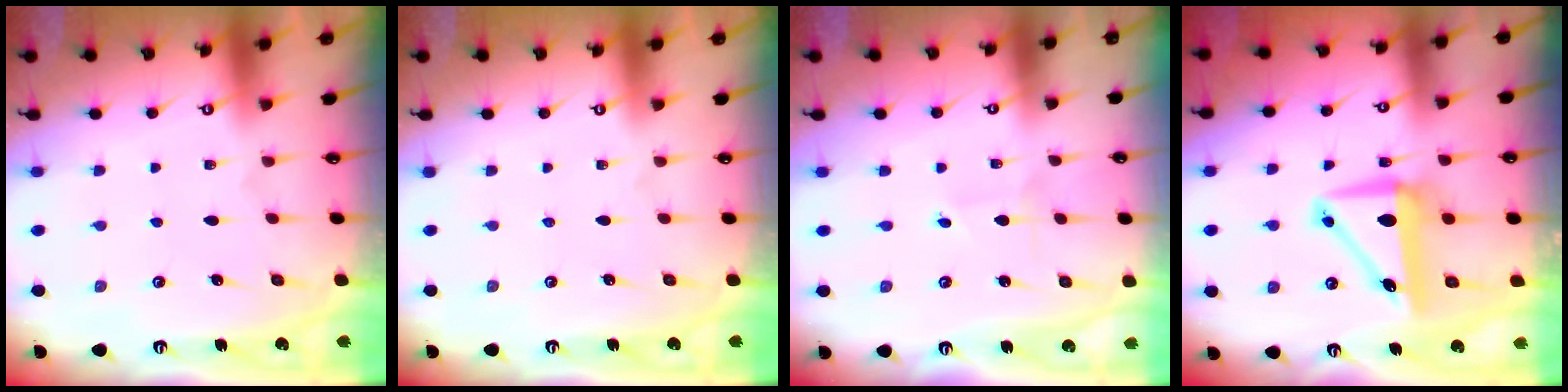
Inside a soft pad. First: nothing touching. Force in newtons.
{"total": 0.0}
{"total": 0.7, "press": 0.7, "slide": 0.0}
{"total": 8.6, "press": 8.4, "slide": 2.0}